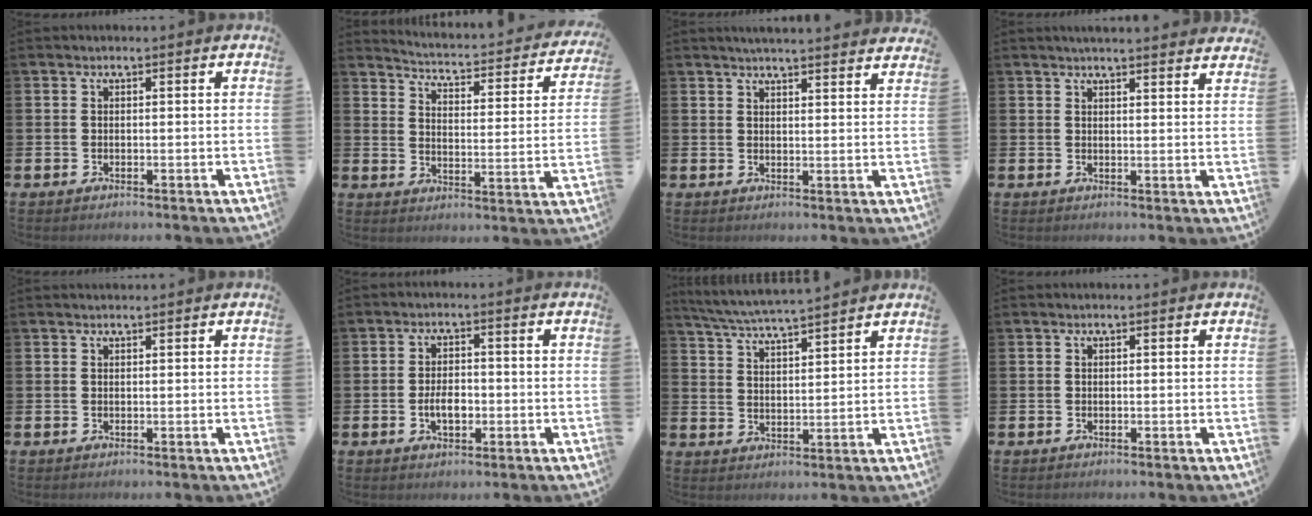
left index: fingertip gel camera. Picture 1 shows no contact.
{"total": 3.3, "force": [3.2, 0.5, 0.8], "torque": [-0.037, -0.037, 0.043]}
{"total": 3.8, "force": [3.8, -0.5, 0.4], "torque": [-0.011, -0.021, 0.067]}
{"total": 3.2, "force": [3.2, -0.2, 0.2], "torque": [-0.005, -0.017, 0.057]}
{"total": 0.5, "force": [0.5, 0.0, 0.1], "torque": [0.001, -0.001, 0.010]}
{"total": 3.4, "force": [-0.7, 1.9, 2.7], "torque": [-0.028, -0.005, -0.019]}
{"total": 5.5, "force": [5.3, -0.1, 1.3], "torque": [-0.046, -0.030, 0.094]}
{"total": 0.0}